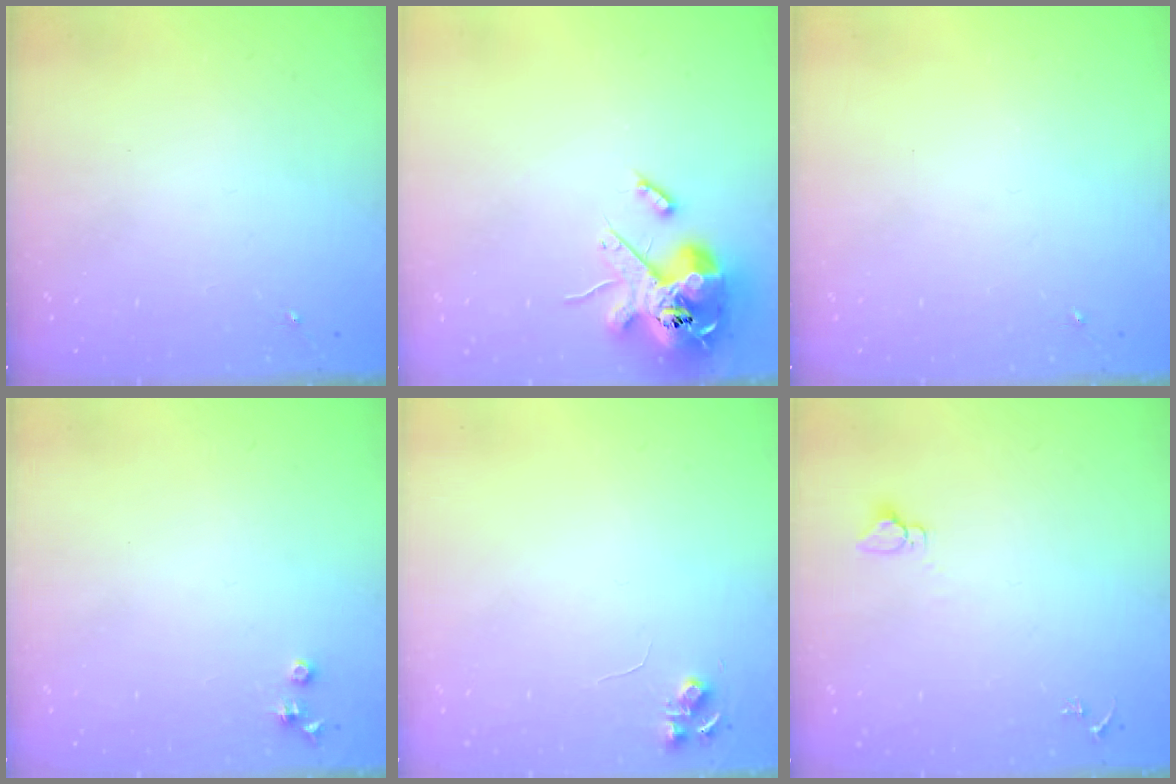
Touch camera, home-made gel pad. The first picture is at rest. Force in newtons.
{"total": 14.9, "press": 14.7, "slide": 2.6}
{"total": 0.0}
{"total": 3.6, "press": 3.5, "slide": 0.5}
{"total": 5.8, "press": 5.8, "slide": 0.8}
{"total": 2.8, "press": 2.8, "slide": 0.2}